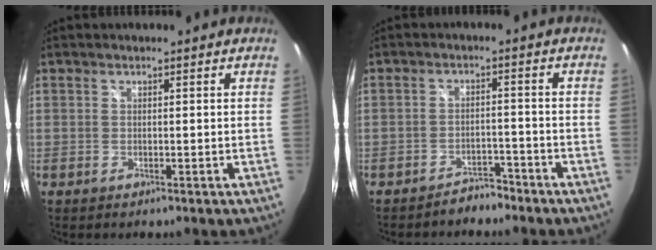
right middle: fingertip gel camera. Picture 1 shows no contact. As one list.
[{"total": 4.1, "force": [-3.8, 1.5, 0.6], "torque": [-0.018, 0.008, -0.054]}]